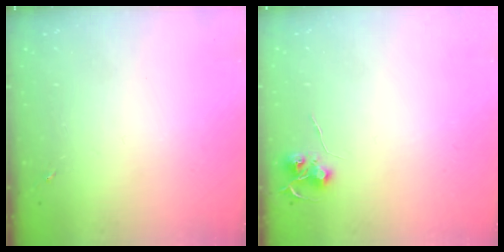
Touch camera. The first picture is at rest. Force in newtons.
{"total": 6.4, "press": 6.3, "slide": 0.6}